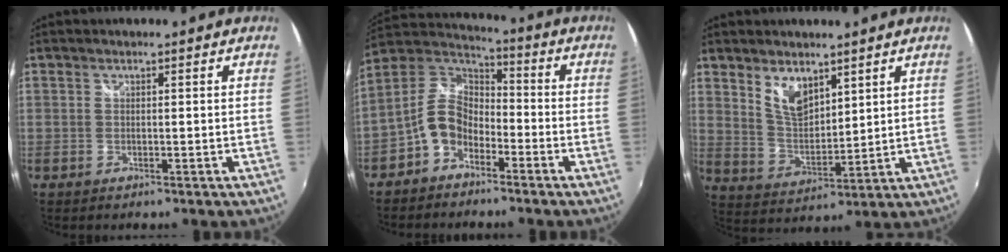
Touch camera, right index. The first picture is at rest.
{"total": 9.8, "force": [-5.2, 6.2, 5.5], "torque": [-0.120, 0.023, -0.107]}
{"total": 7.7, "force": [4.9, 3.7, 4.6], "torque": [-0.079, 0.000, 0.099]}